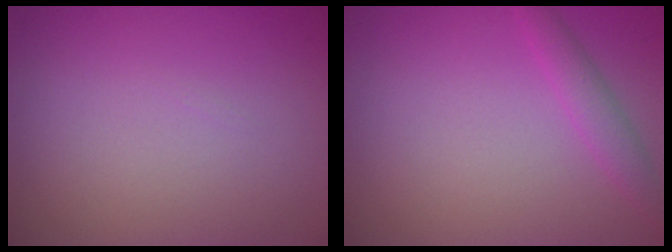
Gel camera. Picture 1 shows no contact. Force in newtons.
{"total": 1.8, "press": 1.8, "slide": 0.2}